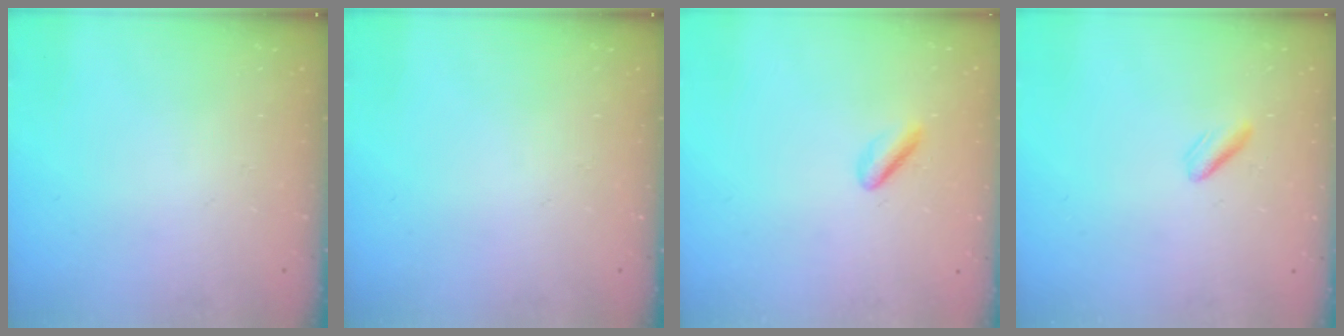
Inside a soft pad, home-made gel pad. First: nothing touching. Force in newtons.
{"total": 0.0}
{"total": 2.2, "press": 1.8, "slide": 1.2}
{"total": 2.1, "press": 2.0, "slide": 0.7}